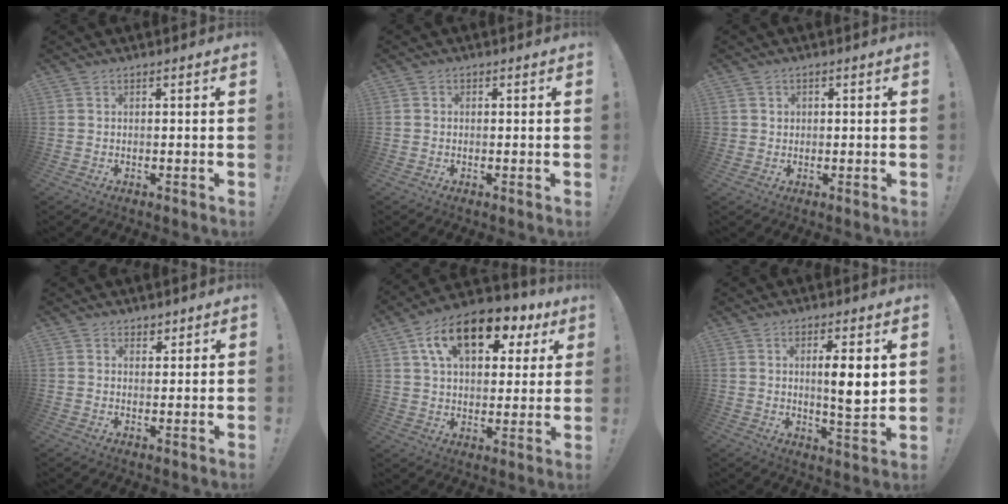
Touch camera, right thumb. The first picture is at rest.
{"total": 1.1, "force": [-0.2, 1.0, 0.3], "torque": [-0.007, 0.004, -0.004]}
{"total": 2.1, "force": [0.7, 2.0, 0.2], "torque": [0.003, -0.004, 0.011]}
{"total": 2.5, "force": [1.9, 1.6, 0.3], "torque": [0.011, -0.012, 0.032]}
{"total": 16.3, "force": [8.2, 9.1, 10.7], "torque": [-0.168, -0.035, 0.143]}
{"total": 7.3, "force": [1.8, 1.0, 7.0], "torque": [-0.105, -0.012, 0.023]}